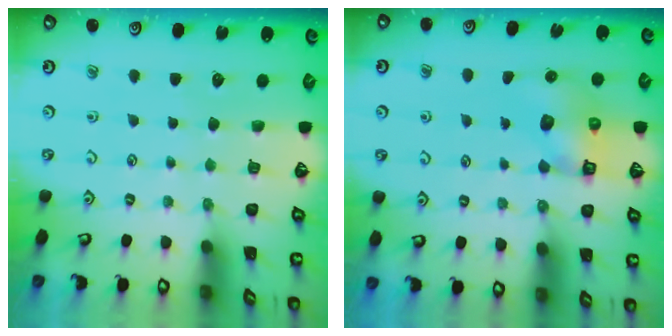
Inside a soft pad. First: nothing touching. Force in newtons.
{"total": 6.4, "press": 6.4, "slide": 0.9}